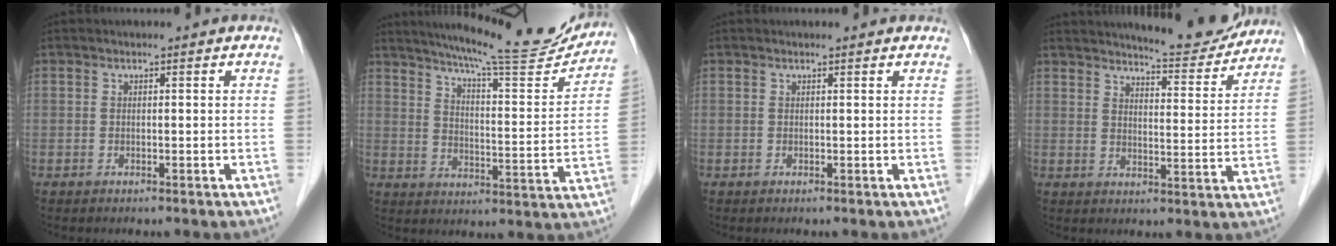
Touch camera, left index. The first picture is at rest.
{"total": 18.7, "force": [17.2, 1.0, 7.5], "torque": [-0.118, -0.045, 0.227]}
{"total": 1.7, "force": [1.6, 0.3, 0.4], "torque": [-0.014, 0.006, 0.012]}
{"total": 10.9, "force": [10.4, 1.1, 3.1], "torque": [-0.040, -0.020, 0.133]}